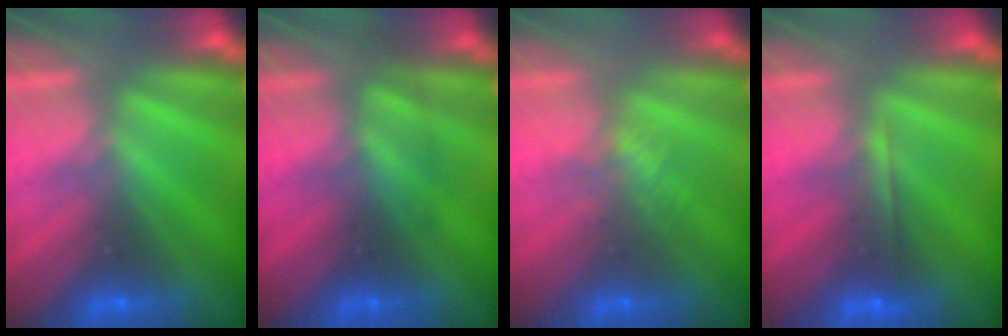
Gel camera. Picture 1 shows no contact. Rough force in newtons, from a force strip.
{"total": 2.4}
{"total": 2.1}
{"total": 1.8}